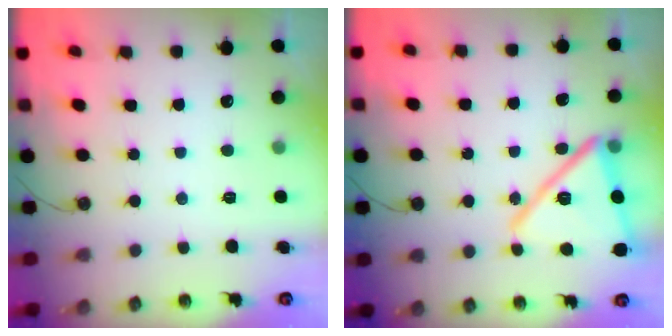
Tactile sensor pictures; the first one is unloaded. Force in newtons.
{"total": 19.7, "press": 19.6, "slide": 1.6}